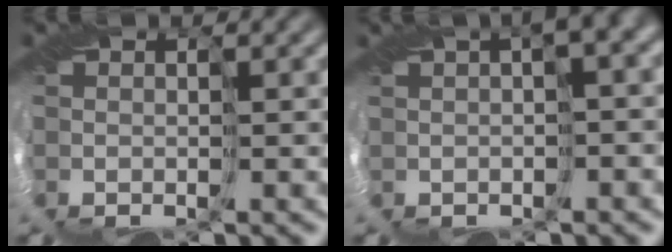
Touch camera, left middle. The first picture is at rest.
{"total": 4.2, "force": [1.3, 0.8, 3.9], "torque": [-0.055, 0.020, 0.019]}